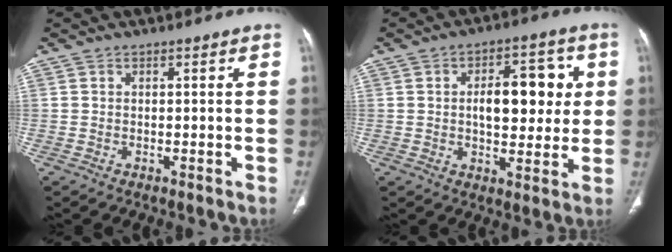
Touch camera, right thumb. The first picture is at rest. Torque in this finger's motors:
{"motor_torque": [1.41, 1.32, 1.01, 0.26, 0.05]}